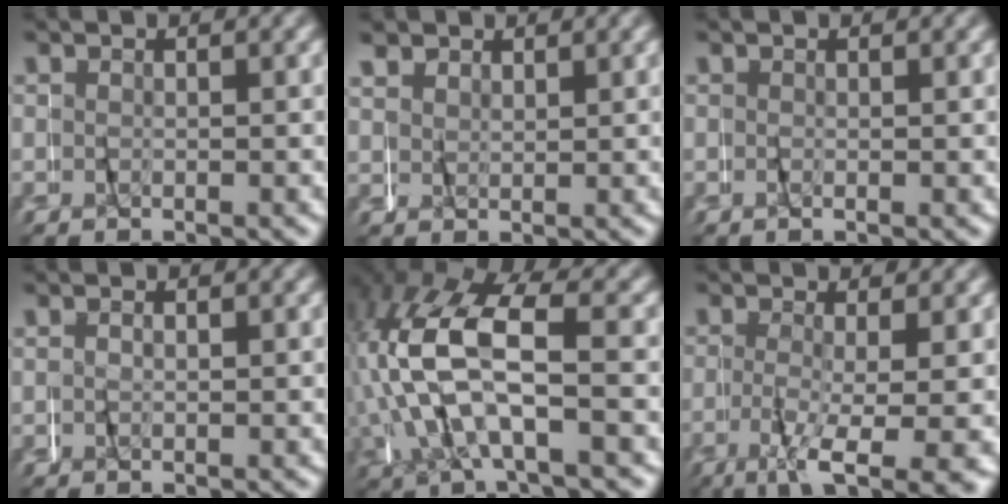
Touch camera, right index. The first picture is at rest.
{"total": 1.6, "force": [1.5, 0.6, -0.1], "torque": [-0.008, -0.003, 0.029]}
{"total": 0.8, "force": [0.2, 0.3, 0.7], "torque": [-0.014, -0.004, 0.005]}
{"total": 0.0}
{"total": 8.1, "force": [0.4, 4.7, 6.6], "torque": [-0.172, -0.016, 0.012]}
{"total": 6.5, "force": [-4.0, 1.1, 5.0], "torque": [-0.083, -0.022, -0.053]}